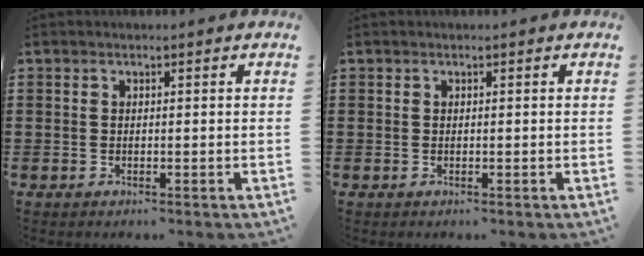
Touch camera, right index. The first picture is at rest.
{"total": 0.0}